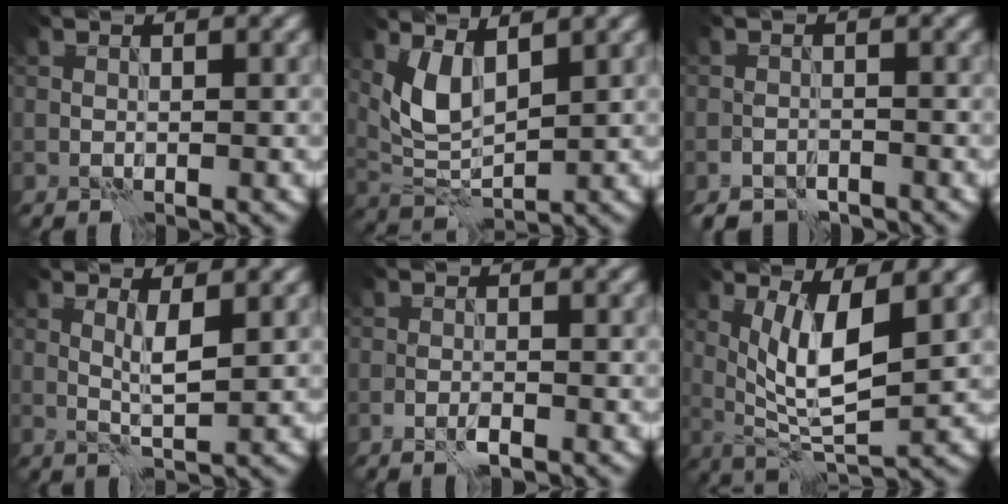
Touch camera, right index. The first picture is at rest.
{"total": 4.2, "force": [2.2, 1.7, 3.1], "torque": [-0.071, -0.007, 0.048]}
{"total": 2.9, "force": [-2.6, 1.3, 0.4], "torque": [-0.002, -0.001, -0.044]}
{"total": 2.1, "force": [1.0, 0.0, 1.8], "torque": [-0.036, -0.005, 0.020]}
{"total": 0.8, "force": [-0.5, 0.0, 0.6], "torque": [-0.014, -0.001, -0.012]}
{"total": 6.2, "force": [1.5, 1.9, 5.8], "torque": [-0.112, -0.013, 0.033]}